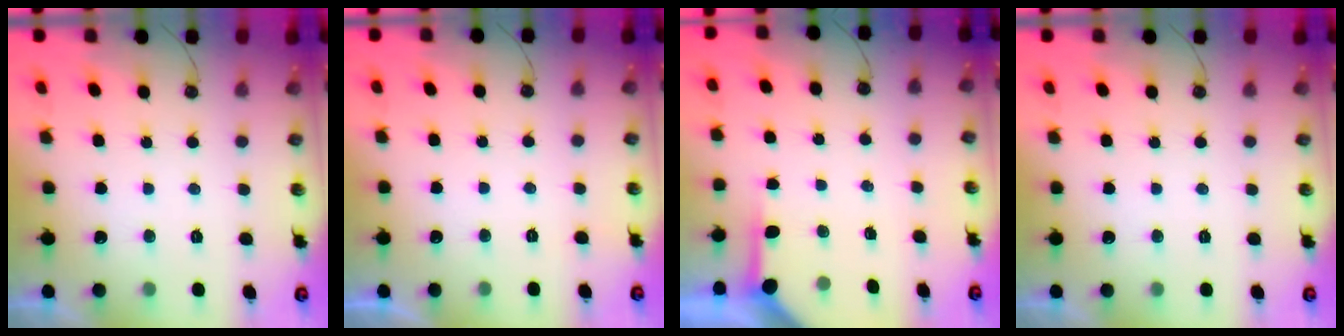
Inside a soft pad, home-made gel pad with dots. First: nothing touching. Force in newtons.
{"total": 0.0}
{"total": 3.9, "press": 3.9, "slide": 0.4}
{"total": 0.0}